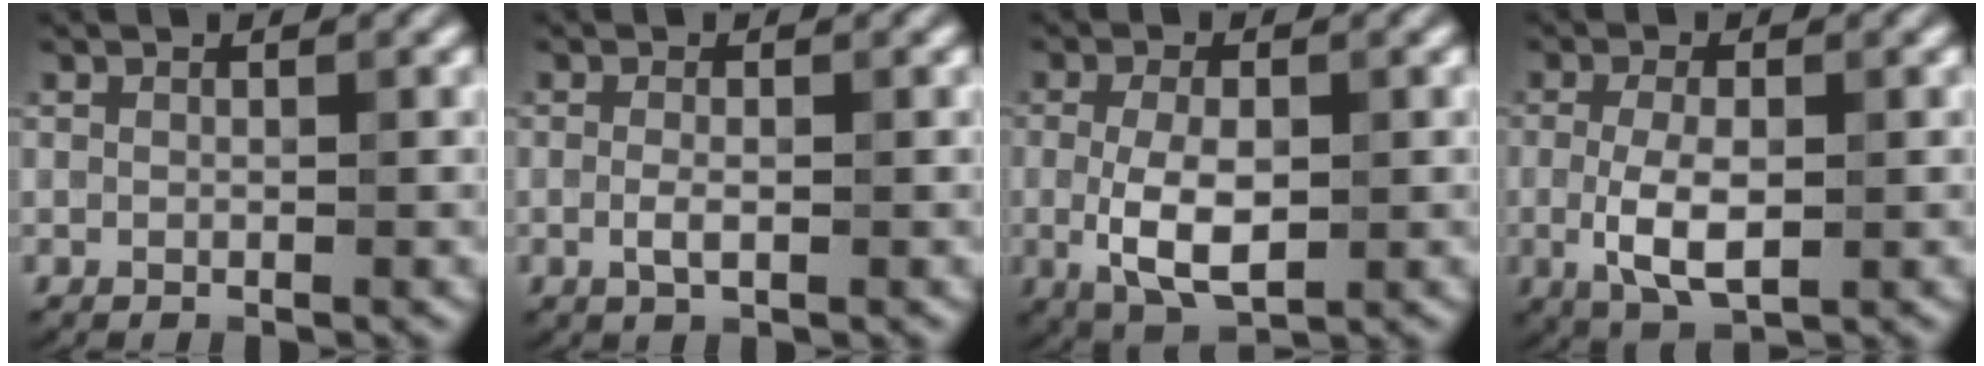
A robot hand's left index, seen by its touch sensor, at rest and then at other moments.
{"total": 1.5, "force": [-0.3, 0.5, 1.3], "torque": [-0.028, -0.003, -0.008]}
{"total": 5.6, "force": [-0.5, 2.7, 4.9], "torque": [-0.098, -0.007, -0.008]}
{"total": 4.8, "force": [-0.6, 2.0, 4.3], "torque": [-0.093, -0.006, -0.012]}